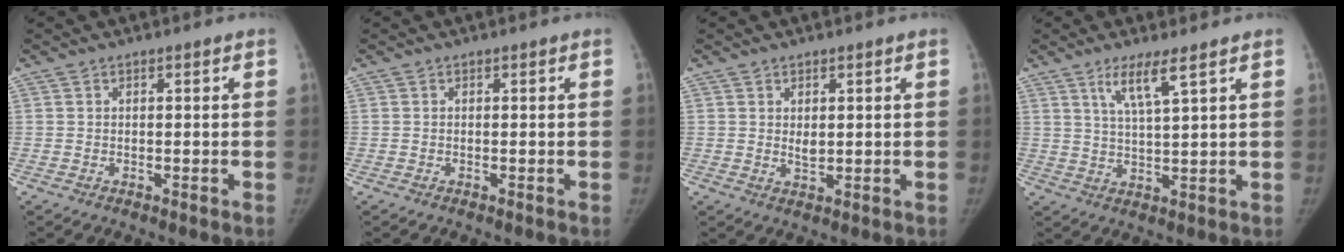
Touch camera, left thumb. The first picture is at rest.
{"total": 0.0}
{"total": 2.1, "force": [0.5, 1.3, 1.6], "torque": [-0.020, -0.006, 0.011]}
{"total": 6.0, "force": [3.6, 0.4, 4.8], "torque": [-0.095, -0.026, 0.074]}